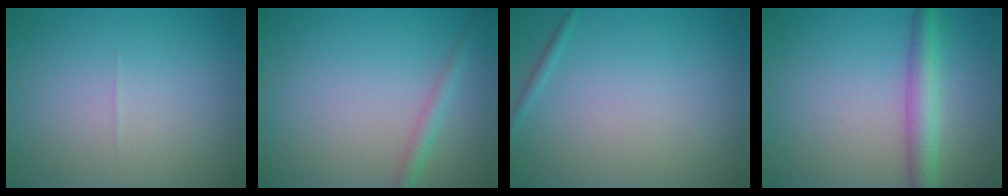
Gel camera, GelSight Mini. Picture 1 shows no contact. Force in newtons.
{"total": 1.5, "press": 1.5, "slide": 0.0}
{"total": 0.6, "press": 0.6, "slide": 0.1}
{"total": 4.0, "press": 4.0, "slide": 0.1}